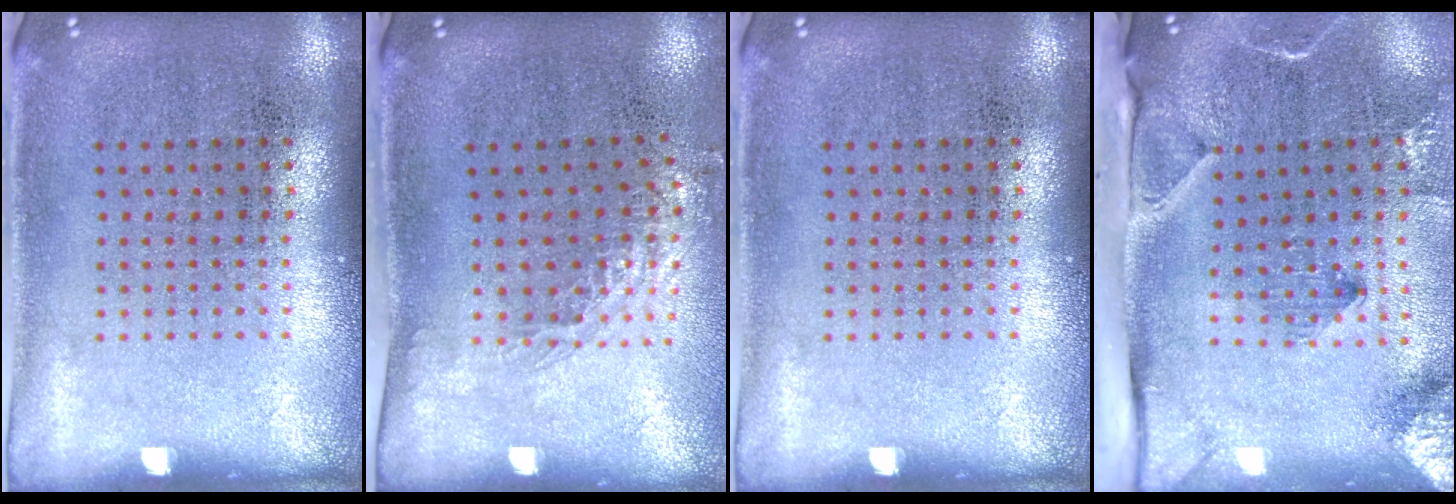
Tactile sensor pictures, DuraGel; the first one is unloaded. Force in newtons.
{"total": 1.2, "press": 0.9, "slide": 0.7}
{"total": 0.0}
{"total": 3.4, "press": 2.3, "slide": 2.5}